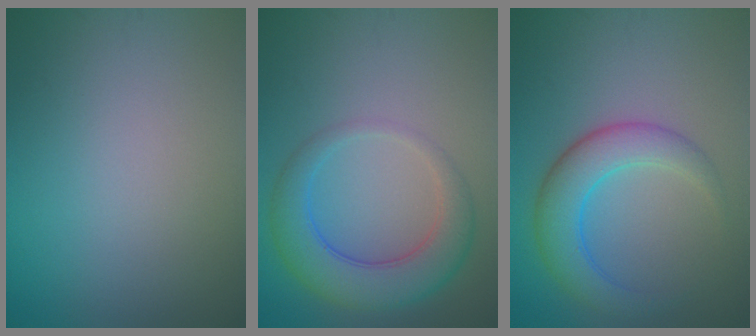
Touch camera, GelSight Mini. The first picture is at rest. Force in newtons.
{"total": 5.5, "press": 5.5, "slide": 0.3}
{"total": 4.8, "press": 4.8, "slide": 0.1}